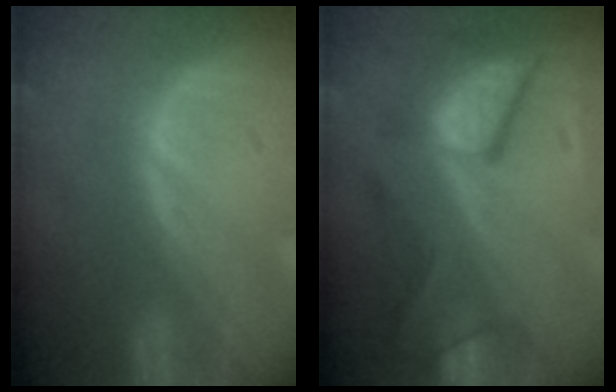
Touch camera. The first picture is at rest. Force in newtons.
{"total": 8.9, "press": 8.8, "slide": 0.7}